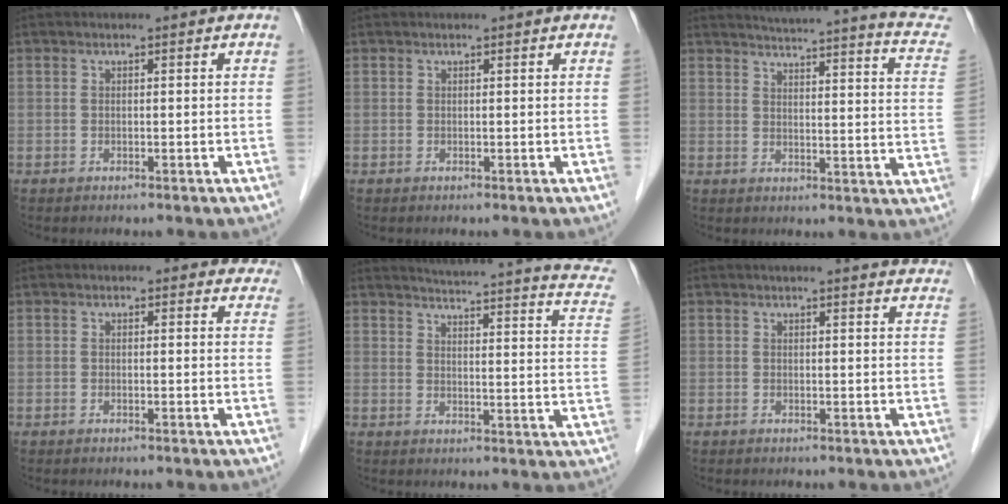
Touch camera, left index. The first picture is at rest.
{"total": 0.9, "force": [0.8, 0.2, 0.3], "torque": [-0.007, 0.013, 0.009]}
{"total": 20.3, "force": [18.6, 0.6, 8.2], "torque": [-0.106, -0.070, 0.199]}
{"total": 4.2, "force": [3.9, 1.7, 0.1], "torque": [0.027, -0.014, 0.016]}
{"total": 18.4, "force": [16.5, 1.5, 8.1], "torque": [-0.102, -0.060, 0.169]}
{"total": 15.2, "force": [14.4, 1.5, 4.5], "torque": [-0.044, -0.009, 0.154]}